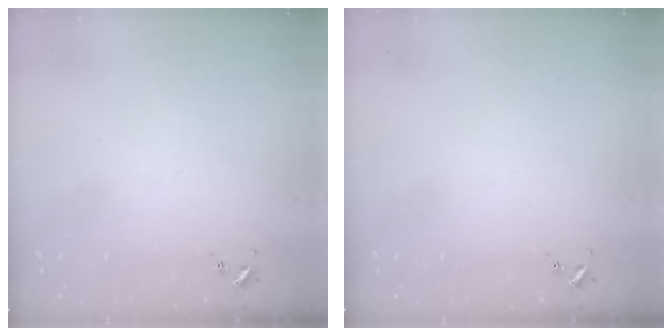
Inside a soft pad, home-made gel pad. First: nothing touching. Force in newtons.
{"total": 0.0}